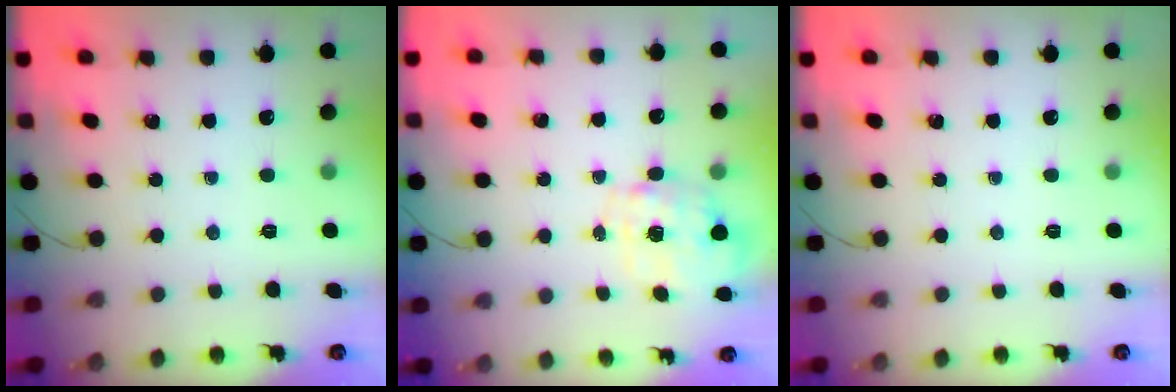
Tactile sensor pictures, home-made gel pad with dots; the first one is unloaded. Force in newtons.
{"total": 2.8, "press": 2.7, "slide": 0.9}
{"total": 0.0}